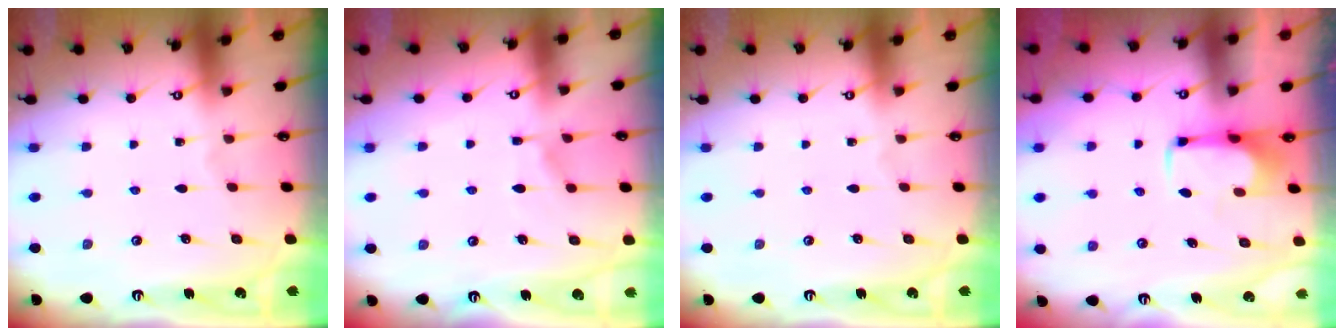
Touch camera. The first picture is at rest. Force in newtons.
{"total": 6.5, "press": 6.4, "slide": 0.8}
{"total": 0.0}
{"total": 1.6, "press": 1.5, "slide": 0.5}